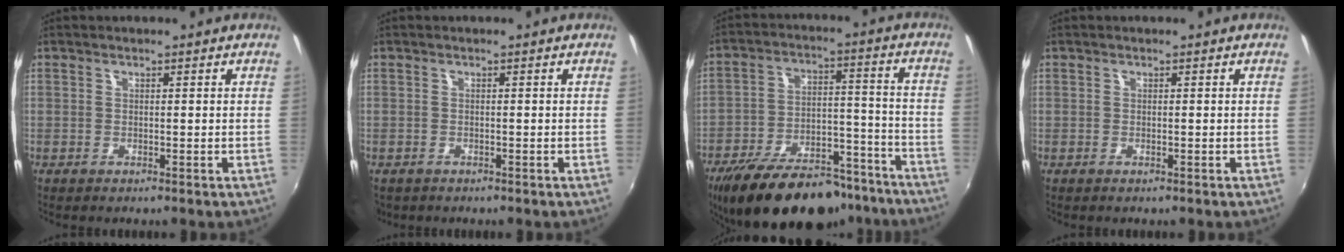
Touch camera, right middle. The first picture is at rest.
{"total": 1.7, "force": [-1.1, 1.2, 0.6], "torque": [-0.016, -0.007, -0.015]}
{"total": 25.1, "force": [-19.7, 10.2, 11.8], "torque": [-0.219, 0.011, -0.274]}
{"total": 0.0}